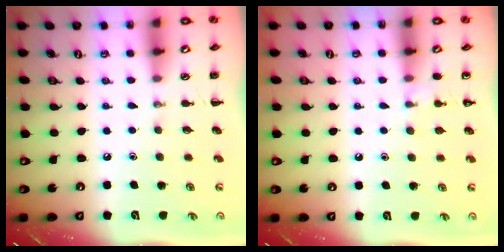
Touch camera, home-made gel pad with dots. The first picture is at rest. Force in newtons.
{"total": 6.0, "press": 5.8, "slide": 1.4}